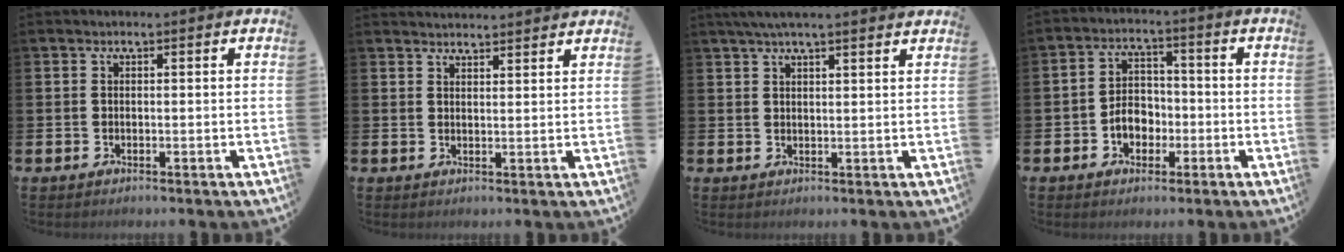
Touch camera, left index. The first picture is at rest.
{"total": 2.7, "force": [2.7, 0.0, -0.2], "torque": [0.006, -0.015, 0.048]}
{"total": 3.7, "force": [3.3, 0.1, 1.7], "torque": [-0.034, -0.005, 0.059]}
{"total": 4.5, "force": [-1.5, 3.5, 2.3], "torque": [-0.028, -0.001, -0.038]}